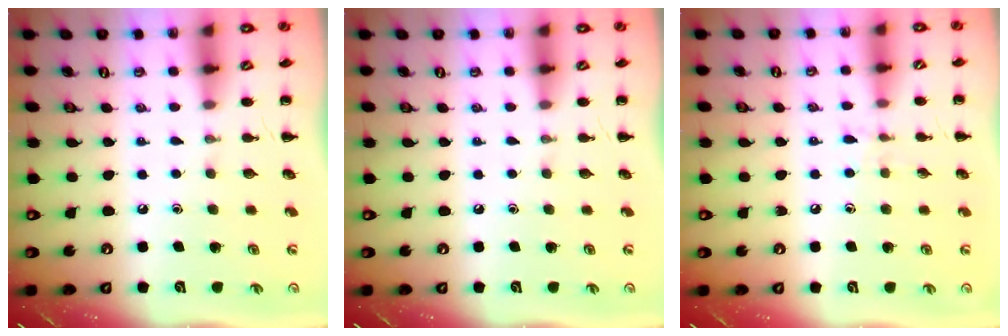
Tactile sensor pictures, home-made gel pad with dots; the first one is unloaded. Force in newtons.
{"total": 0.0}
{"total": 6.2, "press": 5.9, "slide": 1.9}